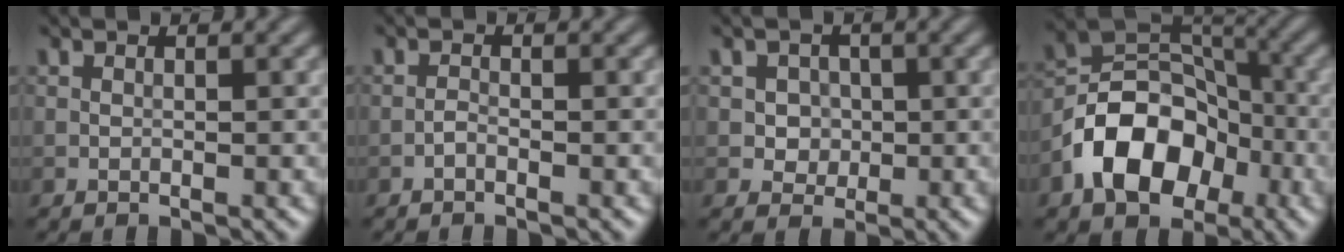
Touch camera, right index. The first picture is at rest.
{"total": 0.6, "force": [-0.5, 0.2, 0.4], "torque": [-0.008, 0.001, -0.012]}
{"total": 2.5, "force": [0.3, 2.3, 1.0], "torque": [-0.004, 0.000, 0.006]}
{"total": 9.4, "force": [-4.0, 6.4, 5.6], "torque": [-0.092, 0.002, -0.079]}